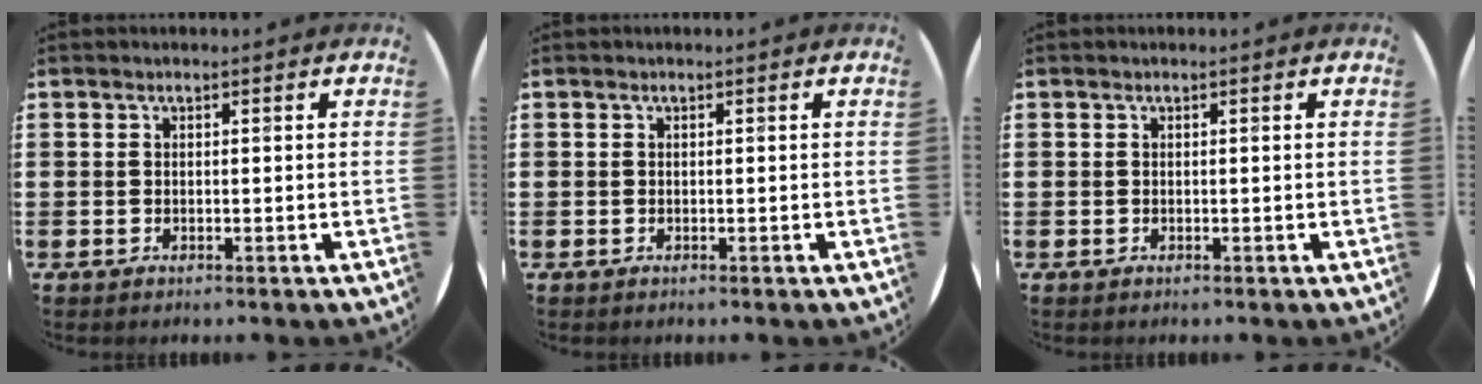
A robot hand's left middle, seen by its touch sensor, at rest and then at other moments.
{"total": 0.0}
{"total": 0.0}